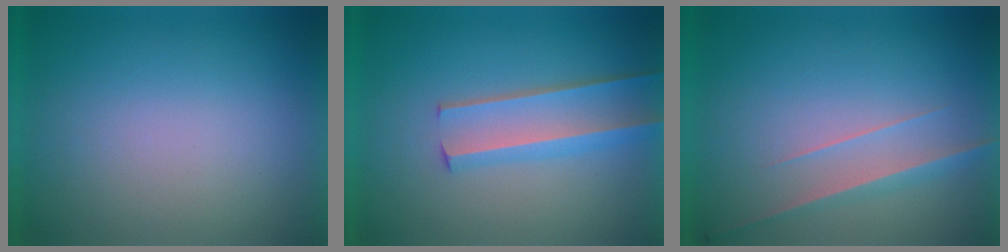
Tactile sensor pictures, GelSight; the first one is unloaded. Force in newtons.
{"total": 3.1}
{"total": 2.8}